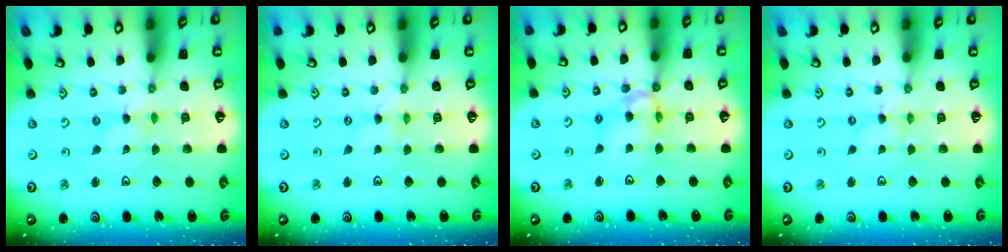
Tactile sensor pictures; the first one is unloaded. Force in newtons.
{"total": 0.0}
{"total": 10.7, "press": 10.6, "slide": 1.0}
{"total": 0.6, "press": 0.6, "slide": 0.1}